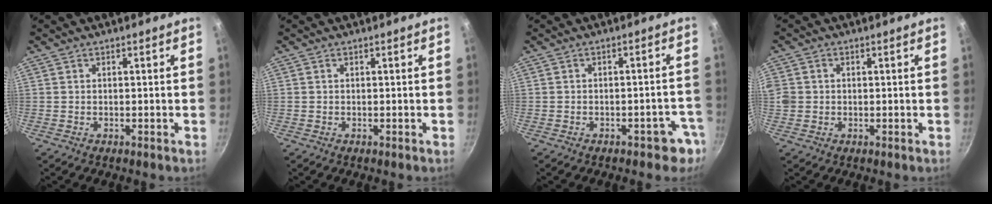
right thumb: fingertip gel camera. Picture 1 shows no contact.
{"total": 0.0}
{"total": 4.9, "force": [-2.9, 2.9, 2.6], "torque": [0.013, 0.037, -0.018]}
{"total": 3.5, "force": [0.1, 3.2, 1.5], "torque": [-0.025, 0.002, -0.002]}